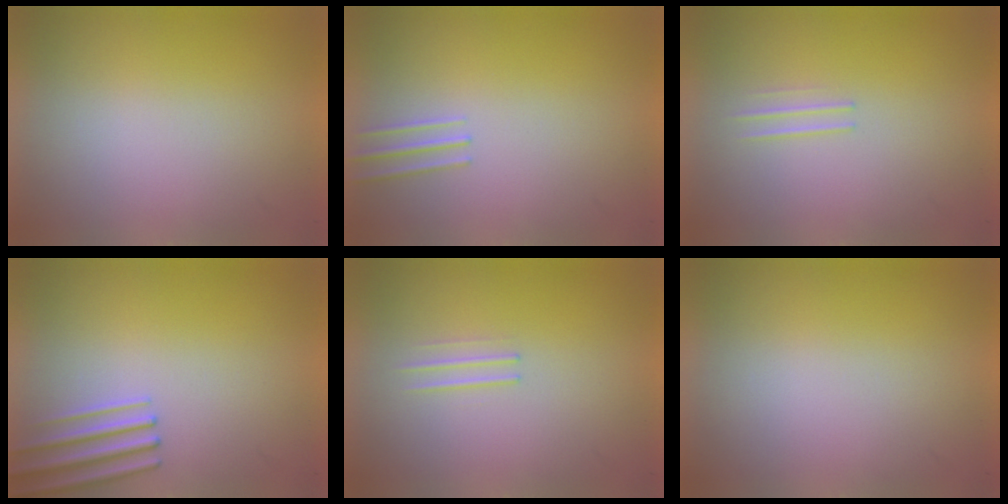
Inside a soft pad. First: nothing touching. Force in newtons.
{"total": 1.0}
{"total": 1.2}
{"total": 2.5}
{"total": 1.1}
{"total": 0.0}